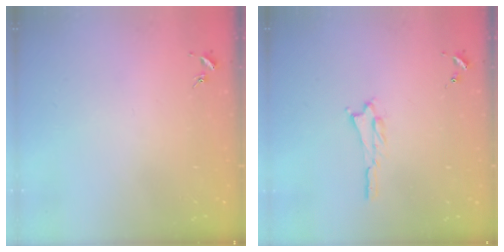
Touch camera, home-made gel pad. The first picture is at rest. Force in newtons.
{"total": 1.1, "press": 1.1, "slide": 0.2}